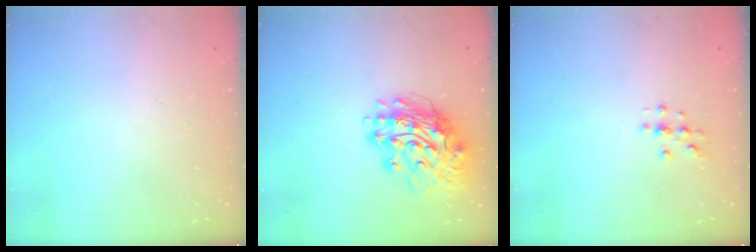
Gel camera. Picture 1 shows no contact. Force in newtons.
{"total": 16.2, "press": 16.1, "slide": 2.1}
{"total": 2.0, "press": 2.0, "slide": 0.2}